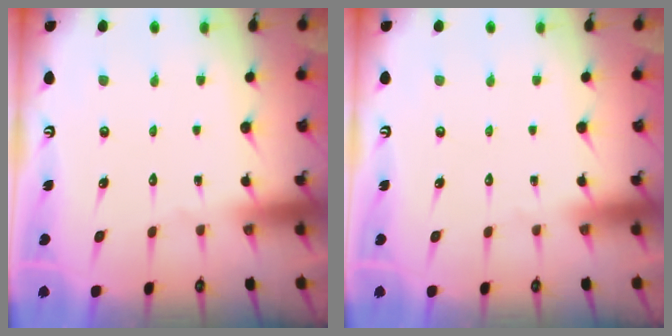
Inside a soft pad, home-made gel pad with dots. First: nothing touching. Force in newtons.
{"total": 0.0}